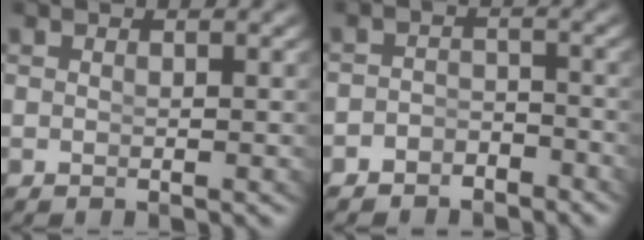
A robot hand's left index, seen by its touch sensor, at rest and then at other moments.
{"total": 3.5, "force": [-3.2, 1.6, -0.1], "torque": [0.006, -0.019, -0.048]}